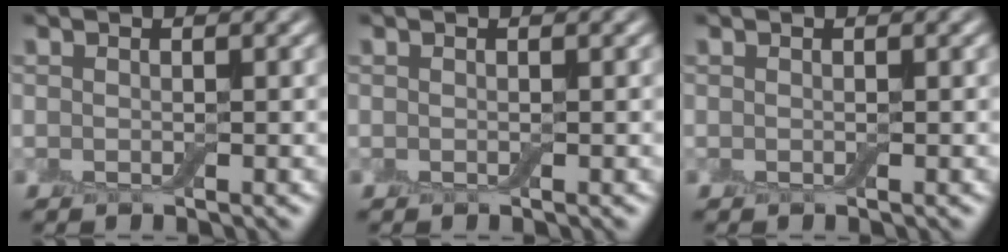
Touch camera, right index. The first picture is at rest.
{"total": 0.0}
{"total": 0.0}